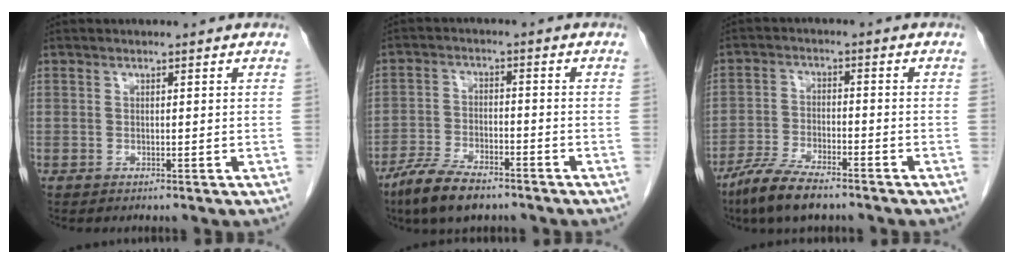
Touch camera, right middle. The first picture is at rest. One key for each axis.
{"total": 8.5, "fx": -6.4, "fy": 2.6, "fz": 4.9, "tx": -0.100, "ty": -0.014, "tz": -0.118}
{"total": 8.3, "fx": -6.4, "fy": 1.8, "fz": 5.0, "tx": -0.099, "ty": -0.017, "tz": -0.118}